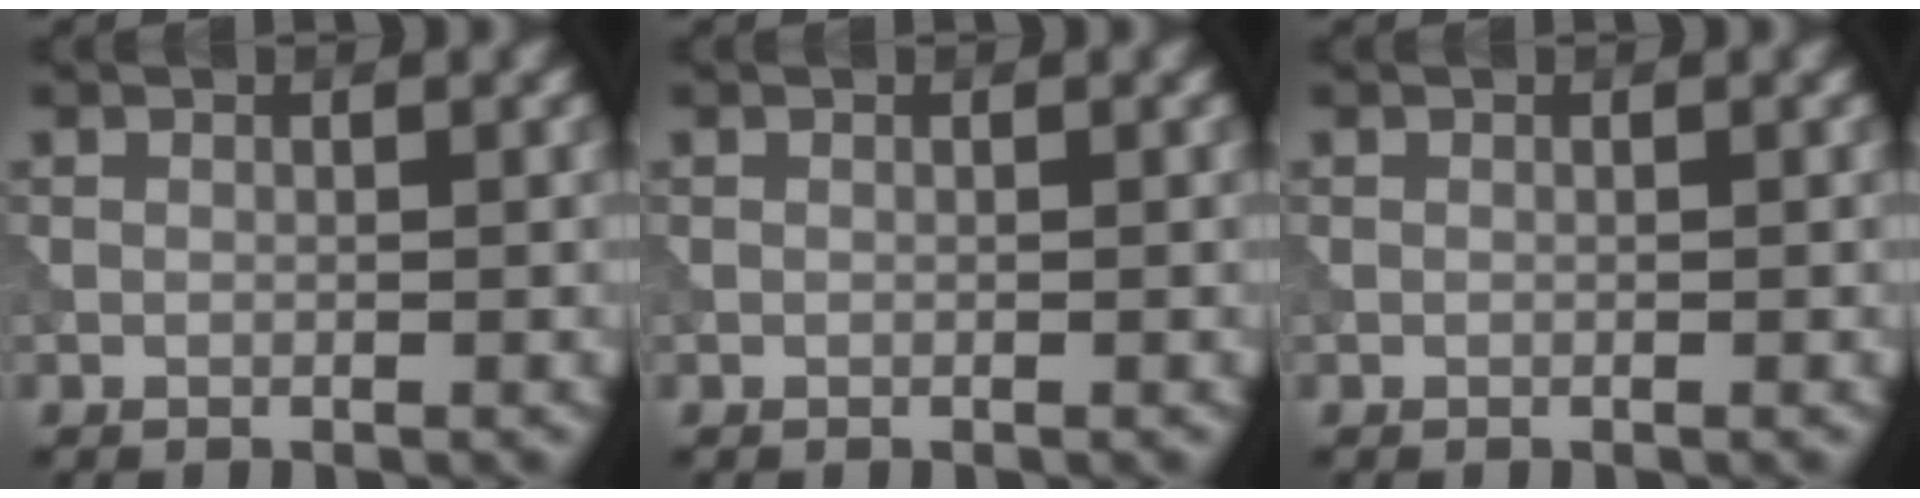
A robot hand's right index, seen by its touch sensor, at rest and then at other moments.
{"total": 0.0}
{"total": 0.0}